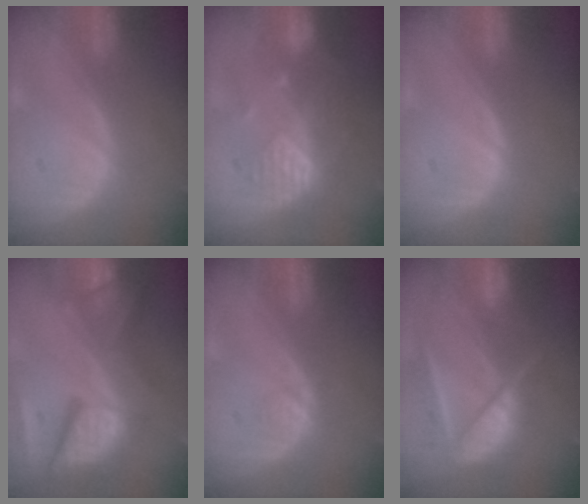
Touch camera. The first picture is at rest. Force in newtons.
{"total": 9.1, "press": 7.9, "slide": 4.5}
{"total": 0.0}
{"total": 12.4, "press": 10.1, "slide": 7.1}
{"total": 1.2, "press": 1.2, "slide": 0.2}
{"total": 9.8, "press": 8.2, "slide": 5.3}